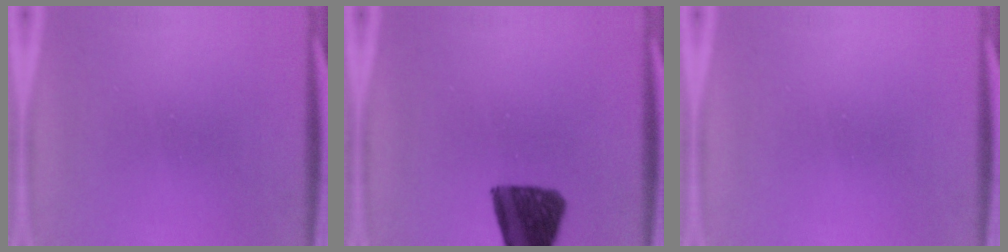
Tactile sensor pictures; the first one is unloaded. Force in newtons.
{"total": 11.8}
{"total": 0.0}